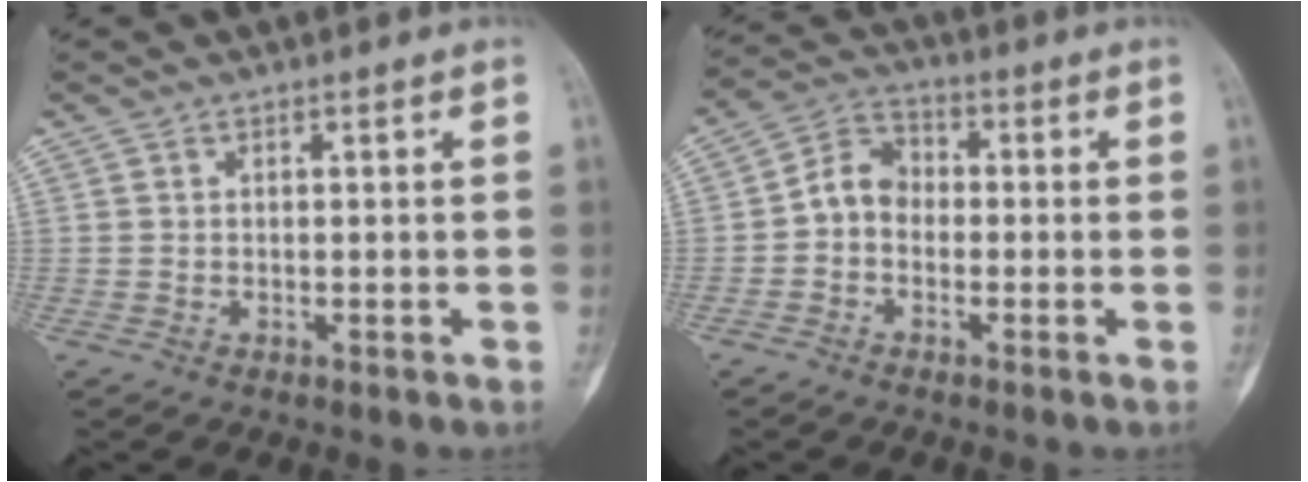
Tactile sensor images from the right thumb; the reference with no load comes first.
{"total": 6.2, "force": [-1.2, 4.9, 3.5], "torque": [-0.043, 0.026, -0.039]}